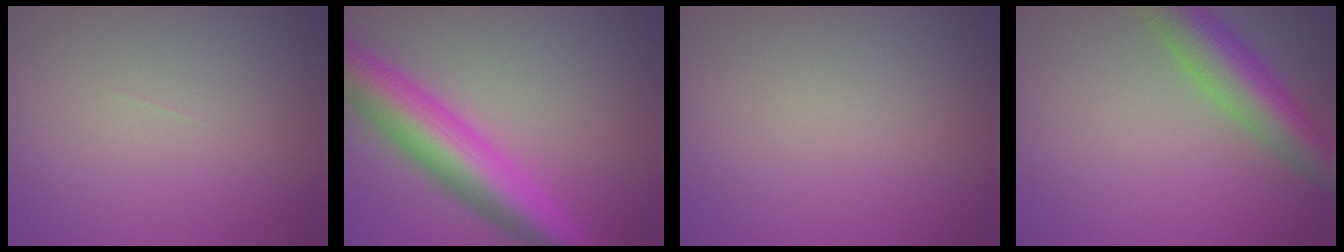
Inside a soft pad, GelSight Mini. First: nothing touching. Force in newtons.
{"total": 8.5, "press": 8.5, "slide": 0.2}
{"total": 0.0}
{"total": 6.7, "press": 6.7, "slide": 0.3}